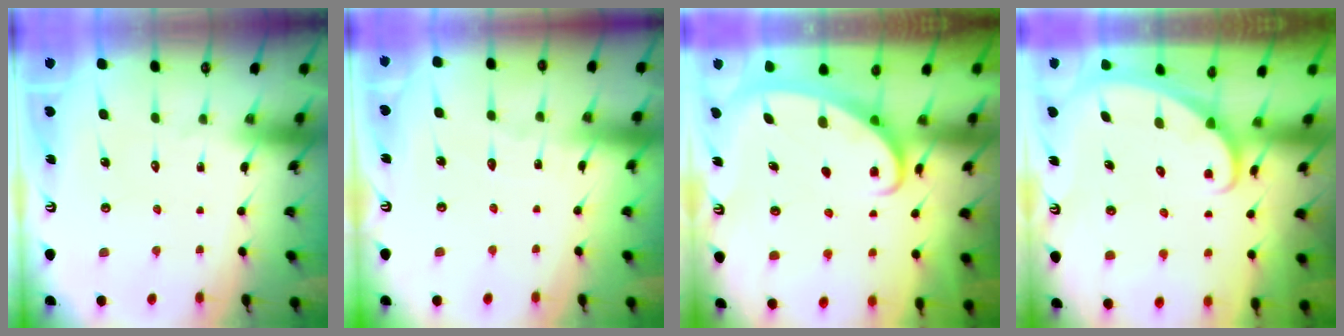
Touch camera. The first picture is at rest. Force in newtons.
{"total": 3.0, "press": 3.0, "slide": 0.3}
{"total": 2.5, "press": 2.5, "slide": 0.4}
{"total": 2.1, "press": 2.1, "slide": 0.0}